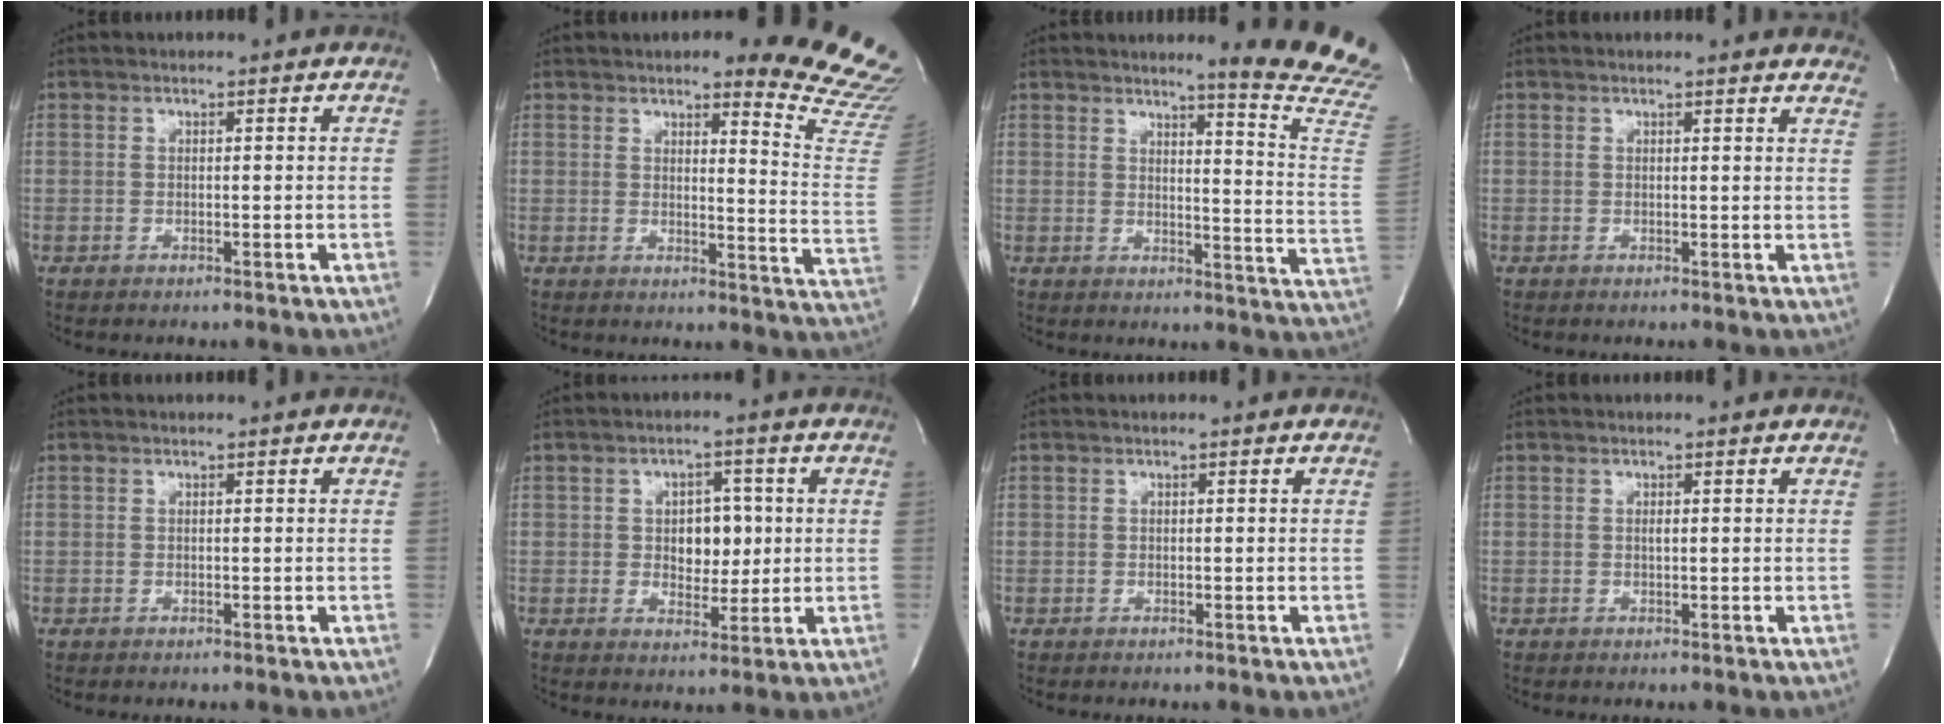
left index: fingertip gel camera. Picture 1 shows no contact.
{"total": 14.8, "force": [13.7, 0.7, 5.6], "torque": [-0.051, -0.121, 0.131]}
{"total": 14.8, "force": [13.5, -2.1, 5.5], "torque": [-0.073, -0.145, 0.140]}
{"total": 8.3, "force": [8.0, 1.7, 1.6], "torque": [0.005, -0.010, 0.058]}
{"total": 0.0}
{"total": 5.6, "force": [0.6, 3.6, 4.2], "torque": [-0.053, 0.010, 0.016]}
{"total": 0.0}
{"total": 0.6, "force": [0.2, 0.2, 0.5], "torque": [-0.016, -0.001, 0.002]}